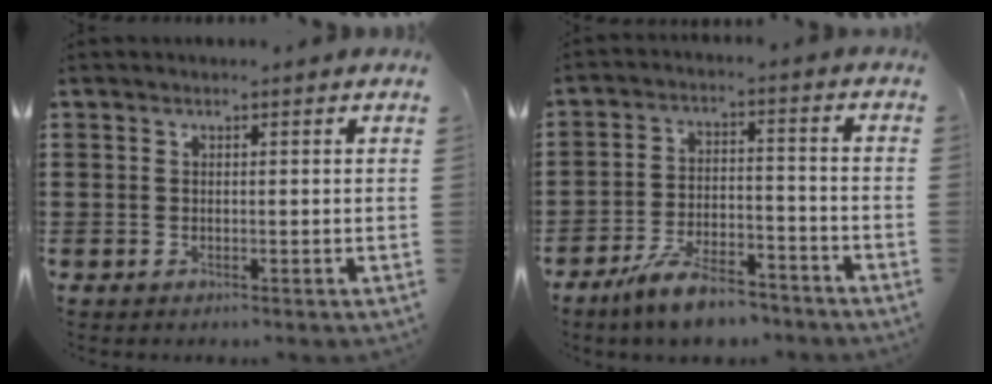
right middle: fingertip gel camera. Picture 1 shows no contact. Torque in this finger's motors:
{"motor_torque": [1.05, -0.45, 0.20, 0.11]}